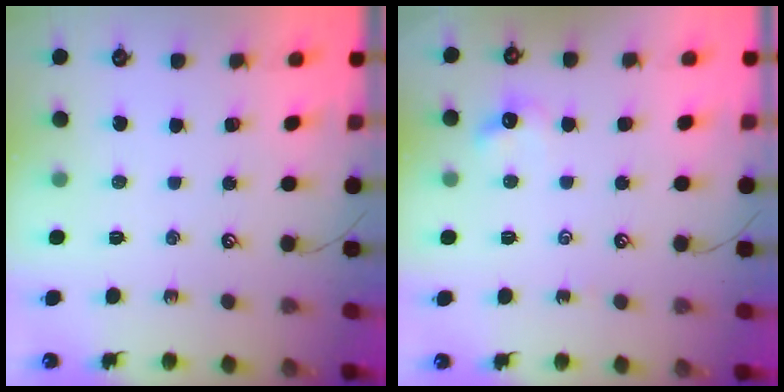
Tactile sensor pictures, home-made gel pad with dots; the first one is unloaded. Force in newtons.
{"total": 2.8, "press": 2.7, "slide": 0.6}